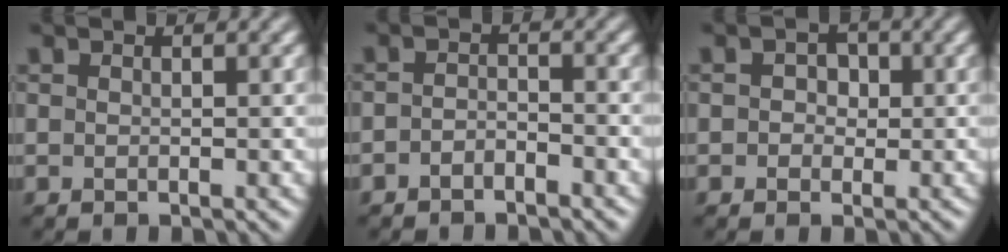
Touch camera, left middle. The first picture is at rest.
{"total": 1.6, "force": [-1.3, 0.7, 0.5], "torque": [-0.011, 0.006, -0.029]}
{"total": 1.9, "force": [0.2, 1.7, 0.6], "torque": [0.008, 0.008, -0.008]}